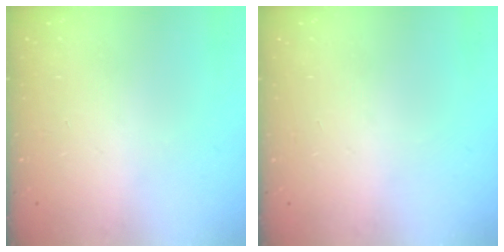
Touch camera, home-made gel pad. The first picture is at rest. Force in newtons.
{"total": 0.0}